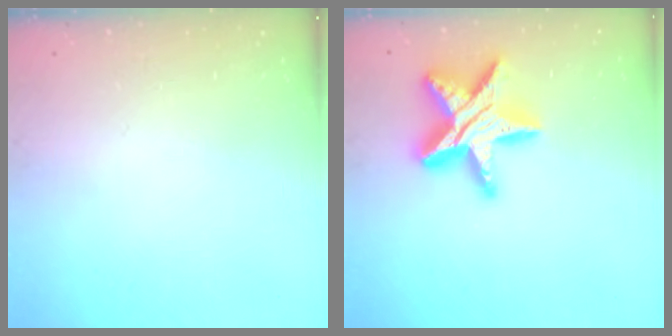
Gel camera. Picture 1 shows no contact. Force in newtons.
{"total": 18.9, "press": 18.8, "slide": 1.5}